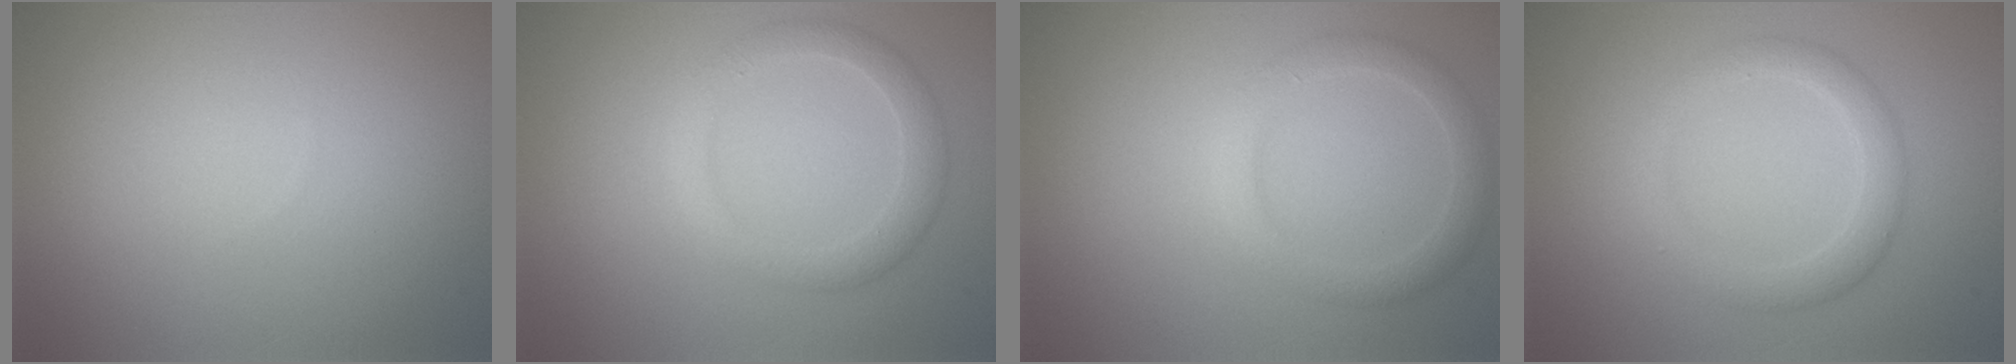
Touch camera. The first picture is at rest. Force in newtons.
{"total": 2.8, "press": 2.8, "slide": 0.1}
{"total": 2.5, "press": 2.5, "slide": 0.1}
{"total": 2.7, "press": 2.7, "slide": 0.2}